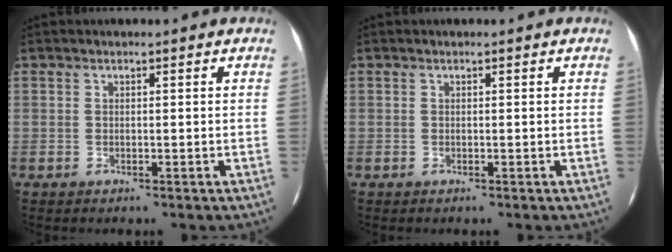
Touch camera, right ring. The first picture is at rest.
{"total": 0.0}